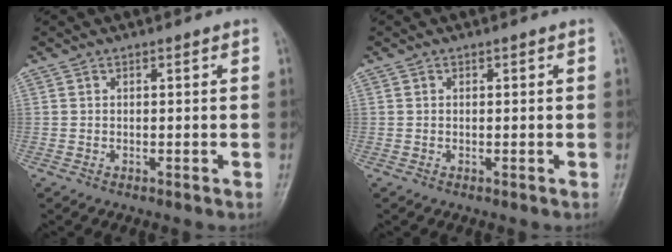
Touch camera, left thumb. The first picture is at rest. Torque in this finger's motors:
{"motor_torque": [0.24, 0.04, 0.36, -0.04, 0.00]}